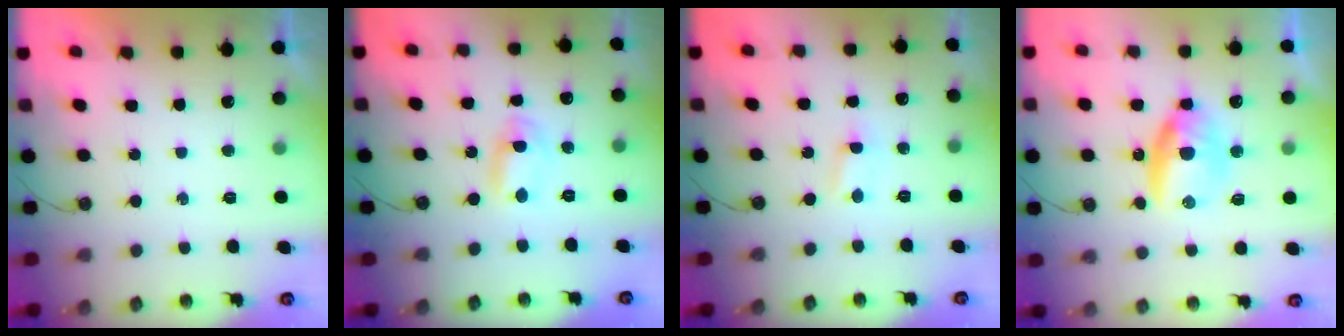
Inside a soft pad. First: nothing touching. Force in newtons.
{"total": 2.1, "press": 1.7, "slide": 1.2}
{"total": 1.3, "press": 1.3, "slide": 0.2}
{"total": 9.4, "press": 9.3, "slide": 1.0}